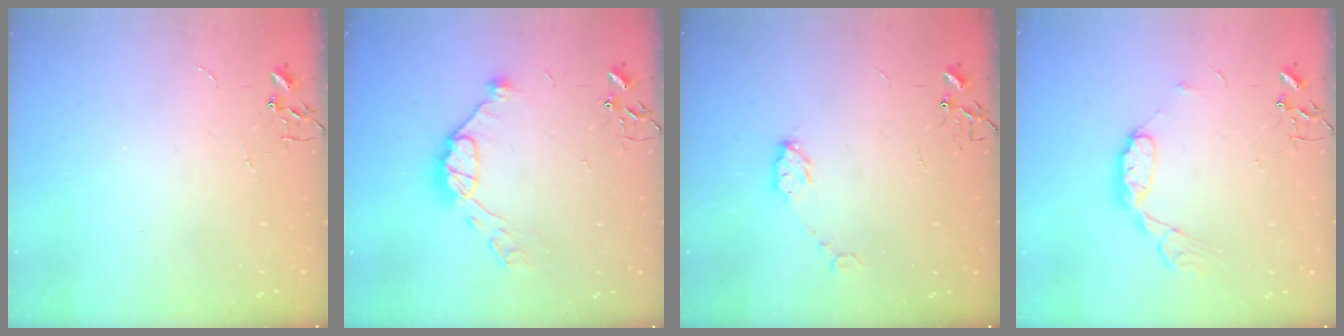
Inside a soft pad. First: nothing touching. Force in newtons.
{"total": 11.7, "press": 11.7, "slide": 1.1}
{"total": 4.9, "press": 4.8, "slide": 0.6}
{"total": 8.7, "press": 8.7, "slide": 0.1}